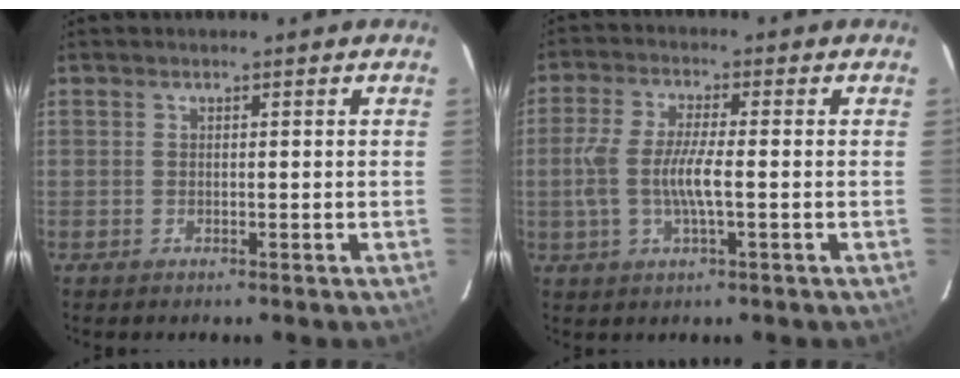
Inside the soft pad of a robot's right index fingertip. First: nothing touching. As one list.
[{"total": 7.7, "force": [-1.2, 1.5, 7.5], "torque": [-0.152, 0.000, -0.024]}]